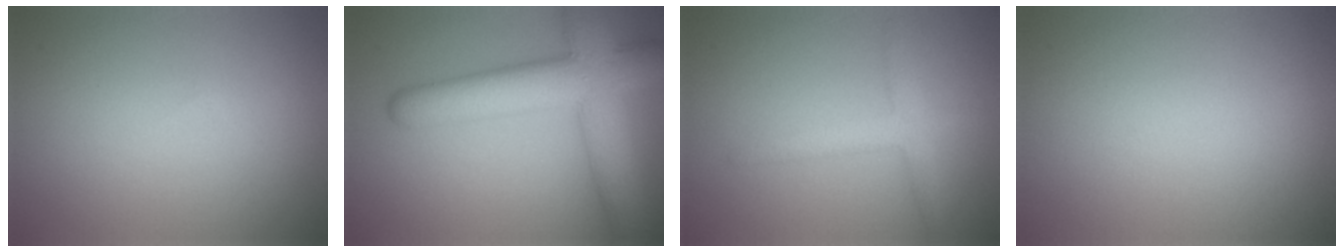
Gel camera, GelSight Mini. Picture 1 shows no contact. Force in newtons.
{"total": 9.1, "press": 9.1, "slide": 0.3}
{"total": 2.5, "press": 2.5, "slide": 0.1}
{"total": 0.0}